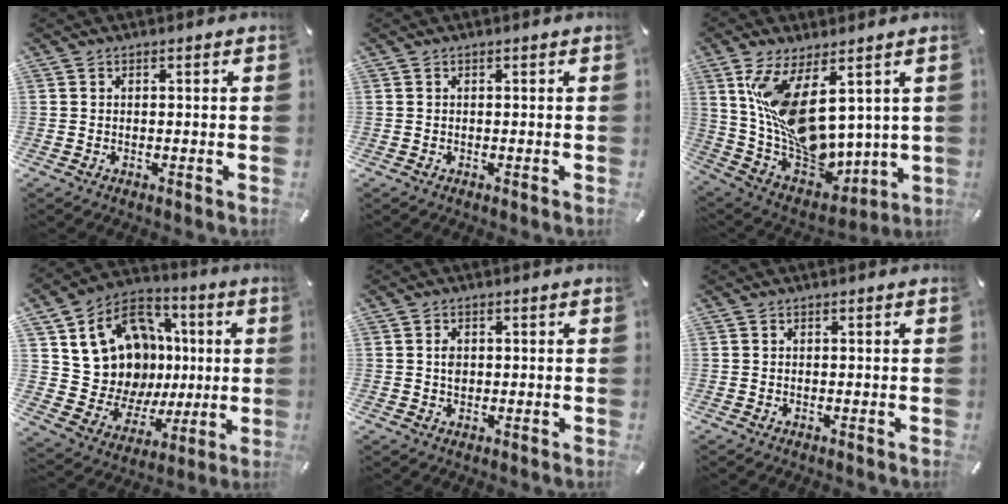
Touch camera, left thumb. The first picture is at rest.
{"total": 0.0}
{"total": 16.6, "force": [6.2, 8.9, 12.5], "torque": [-0.258, -0.065, 0.117]}
{"total": 16.0, "force": [3.8, 14.5, 5.8], "torque": [-0.116, -0.033, 0.098]}
{"total": 2.2, "force": [0.2, 1.7, 1.4], "torque": [-0.031, 0.004, 0.002]}
{"total": 0.0}